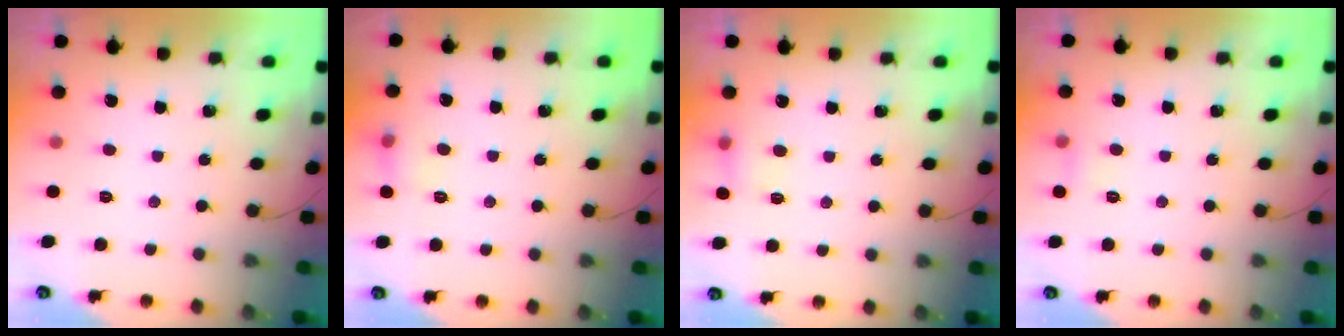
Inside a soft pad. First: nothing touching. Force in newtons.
{"total": 7.0, "press": 6.8, "slide": 1.9}
{"total": 4.9, "press": 4.7, "slide": 1.3}
{"total": 7.5, "press": 3.4, "slide": 6.7}